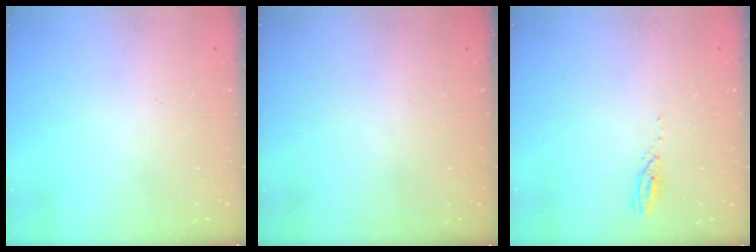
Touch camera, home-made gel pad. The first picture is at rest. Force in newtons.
{"total": 0.0}
{"total": 2.9, "press": 2.9, "slide": 0.2}